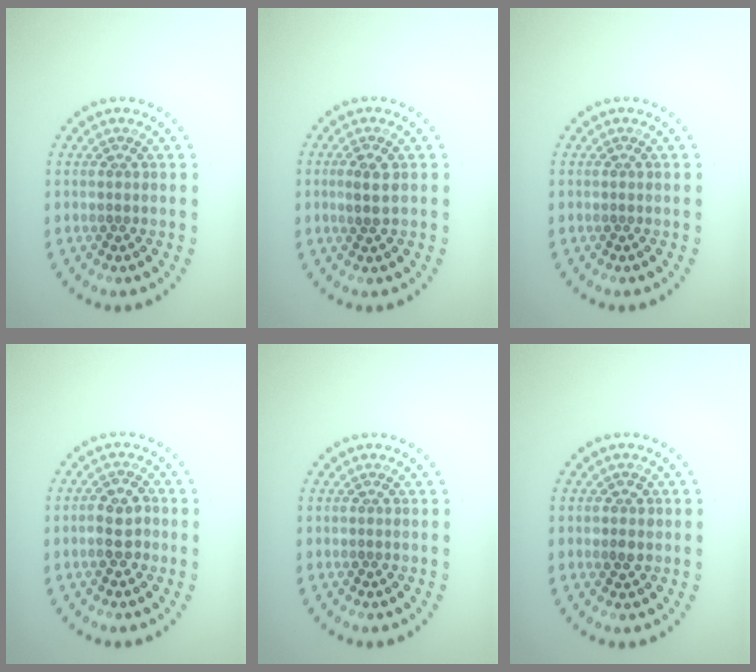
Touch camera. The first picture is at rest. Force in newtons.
{"total": 1.9, "press": 1.8, "slide": 0.6}
{"total": 0.0}
{"total": 2.5, "press": 2.4, "slide": 0.7}
{"total": 0.0}
{"total": 1.4, "press": 1.3, "slide": 0.2}